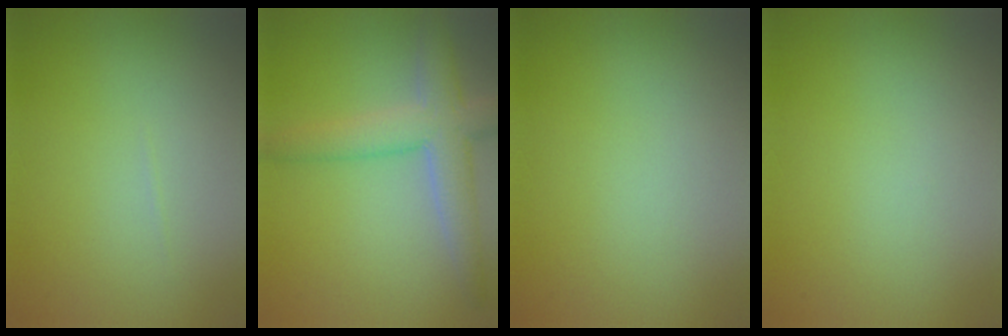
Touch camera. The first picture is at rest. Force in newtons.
{"total": 5.1, "press": 5.1, "slide": 0.3}
{"total": 0.0}
{"total": 0.0}